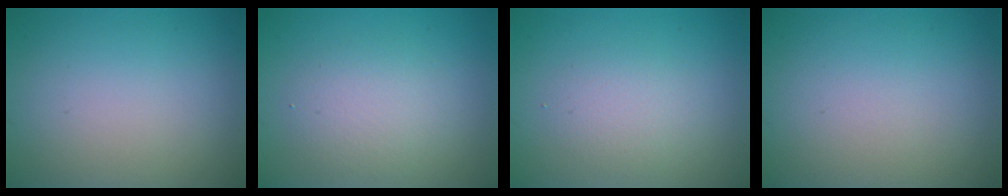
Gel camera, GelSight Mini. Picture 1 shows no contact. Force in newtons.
{"total": 2.9, "press": 2.9, "slide": 0.2}
{"total": 2.2, "press": 2.1, "slide": 0.2}
{"total": 0.0}